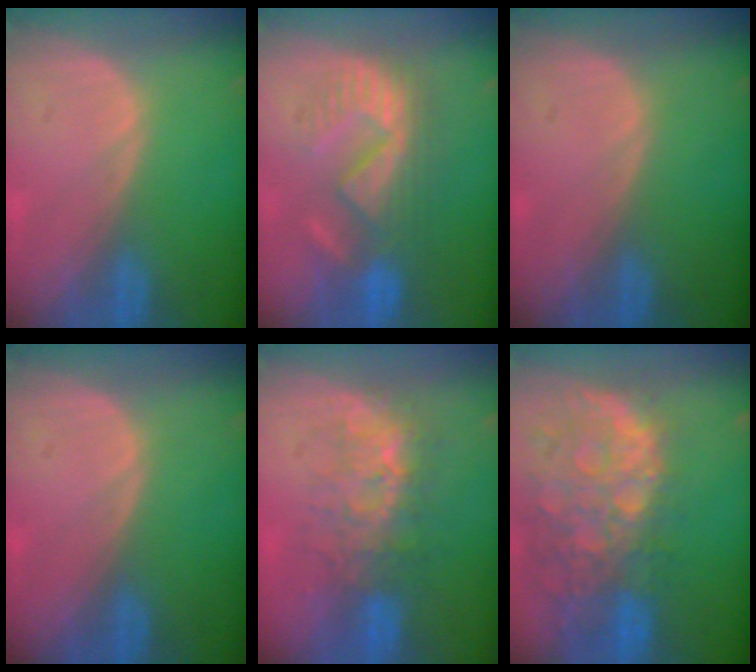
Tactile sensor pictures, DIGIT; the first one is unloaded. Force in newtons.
{"total": 8.8, "press": 8.7, "slide": 1.5}
{"total": 0.0}
{"total": 0.0}
{"total": 7.6, "press": 7.3, "slide": 2.3}
{"total": 13.8, "press": 11.2, "slide": 8.1}